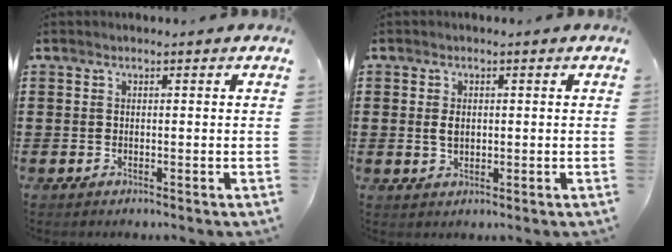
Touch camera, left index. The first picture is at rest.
{"total": 2.2, "force": [0.2, 1.4, 1.7], "torque": [-0.038, 0.006, 0.004]}